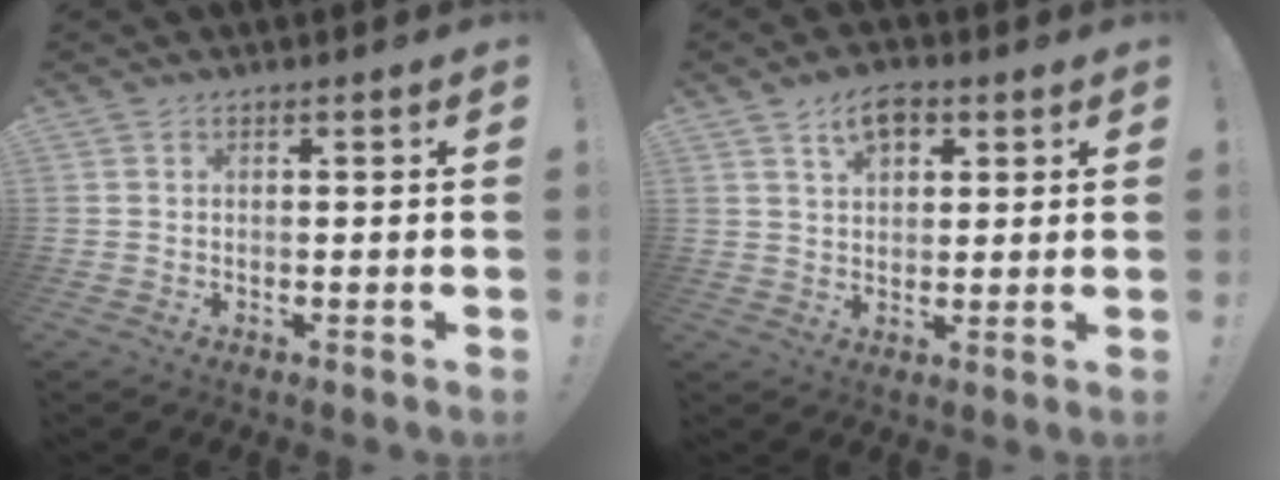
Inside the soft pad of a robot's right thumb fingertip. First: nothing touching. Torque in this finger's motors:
{"motor_torque": [-0.46, 0.57, -0.03, -0.03, 0.19]}